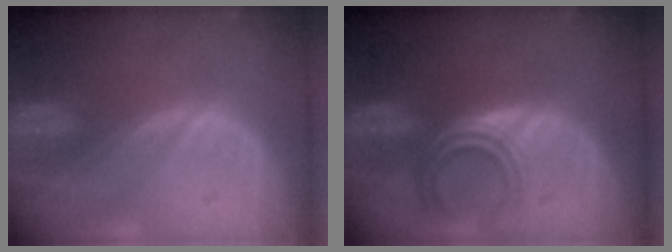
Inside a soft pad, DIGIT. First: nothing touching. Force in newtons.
{"total": 4.5, "press": 4.1, "slide": 1.9}